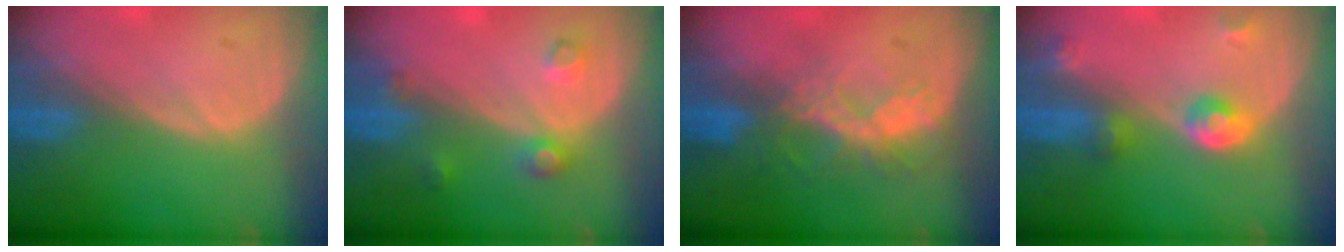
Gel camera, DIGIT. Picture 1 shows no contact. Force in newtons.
{"total": 3.5, "press": 3.4, "slide": 1.0}
{"total": 6.6, "press": 5.7, "slide": 3.2}
{"total": 4.8, "press": 4.3, "slide": 2.1}